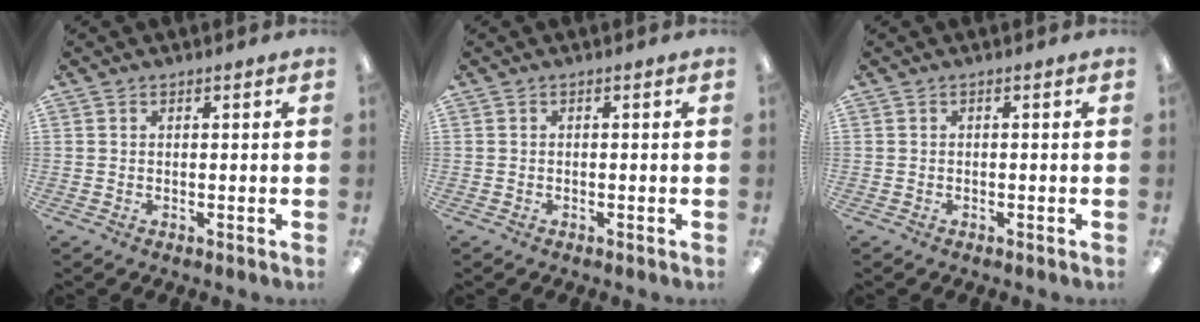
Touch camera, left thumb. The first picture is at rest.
{"total": 0.0}
{"total": 0.0}